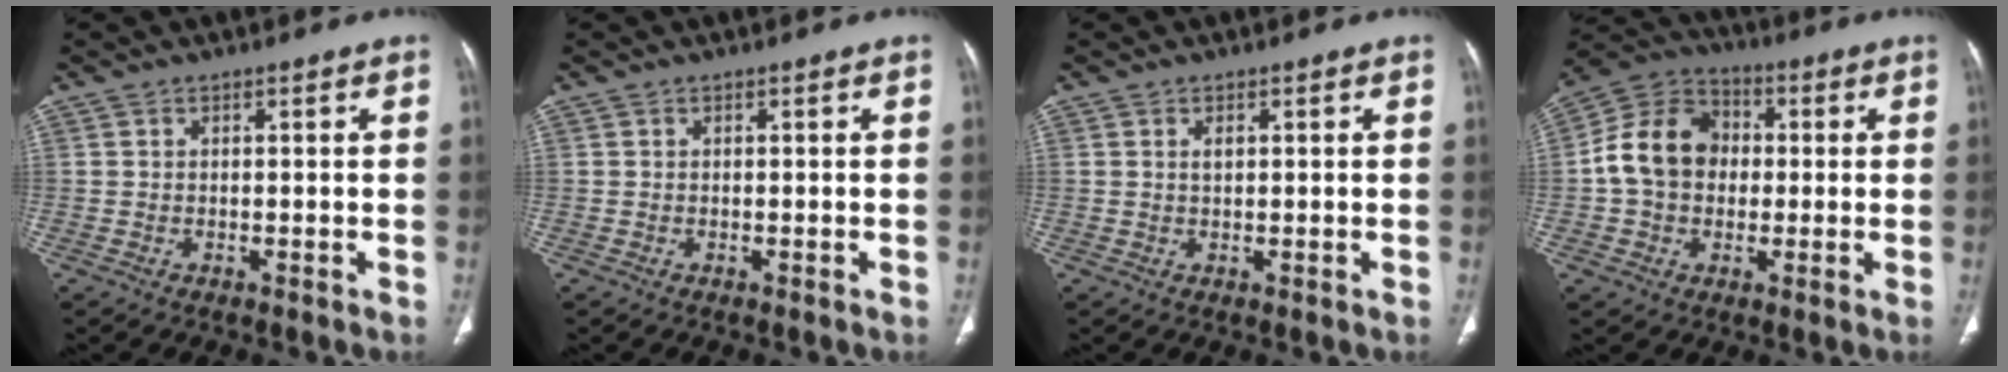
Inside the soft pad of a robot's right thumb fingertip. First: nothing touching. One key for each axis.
{"total": 0.0}
{"total": 1.3, "fx": 0.5, "fy": 0.7, "fz": 1.0, "tx": -0.015, "ty": 0.000, "tz": 0.011}
{"total": 13.3, "fx": 0.2, "fy": 10.7, "fz": 7.9, "tx": -0.124, "ty": 0.033, "tz": -0.007}